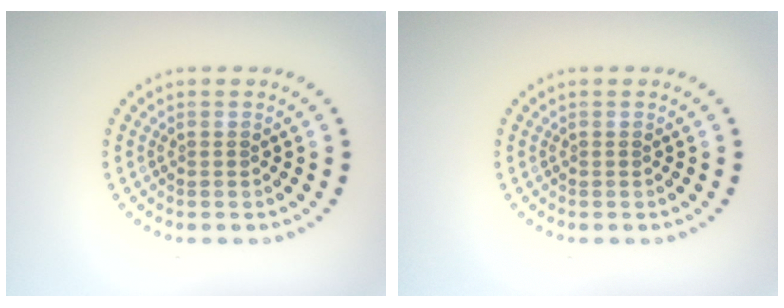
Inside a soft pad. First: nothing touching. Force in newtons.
{"total": 0.0}